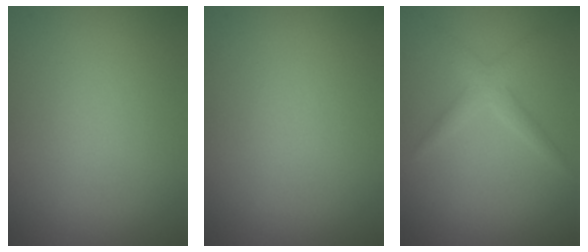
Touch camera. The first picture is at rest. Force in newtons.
{"total": 0.0}
{"total": 1.9, "press": 1.9, "slide": 0.1}